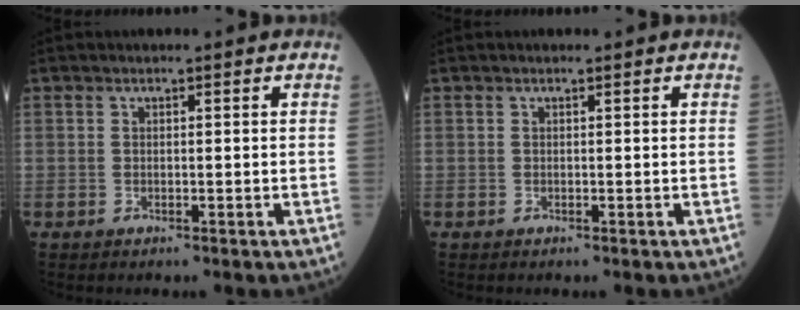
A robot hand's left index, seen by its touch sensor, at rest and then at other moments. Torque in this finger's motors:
{"motor_torque": [0.00, 0.00, 0.00, 0.00]}